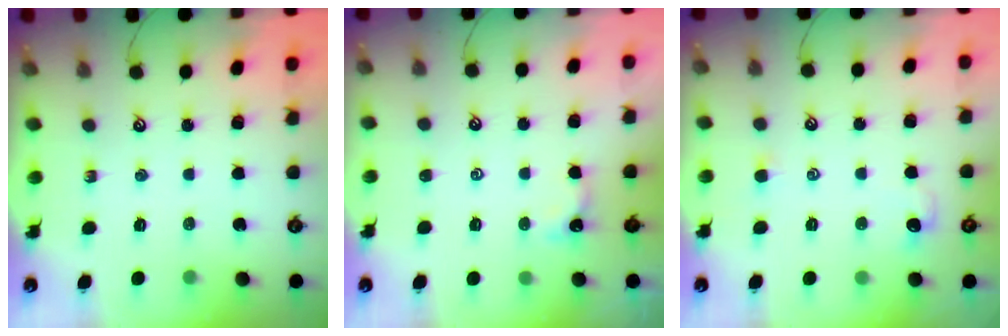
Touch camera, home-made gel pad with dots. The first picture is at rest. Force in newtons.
{"total": 0.0}
{"total": 0.5, "press": 0.2, "slide": 0.5}